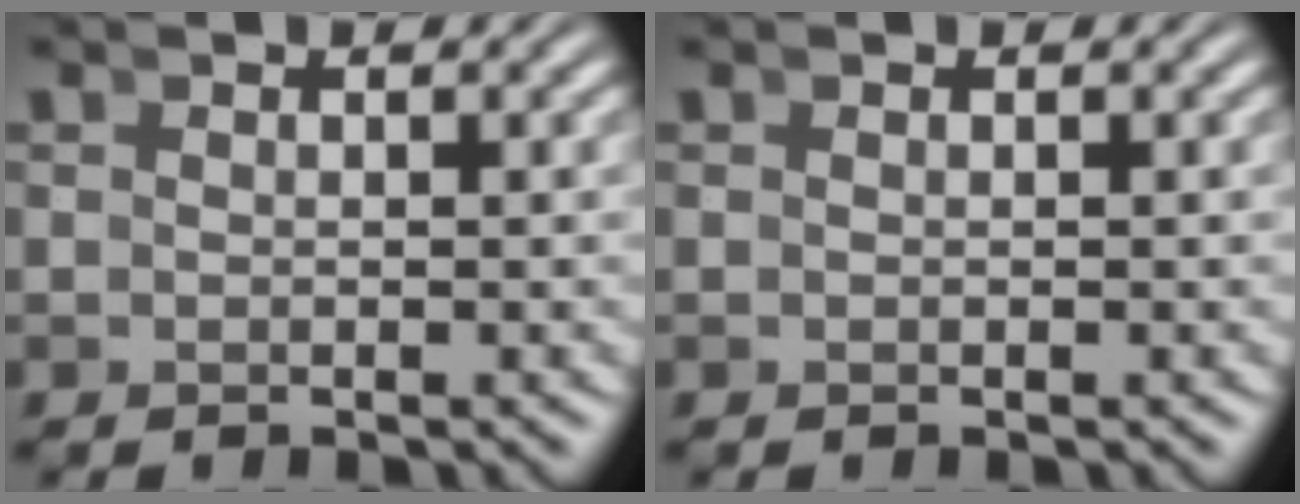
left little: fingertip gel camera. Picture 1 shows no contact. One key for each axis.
{"total": 0.0}